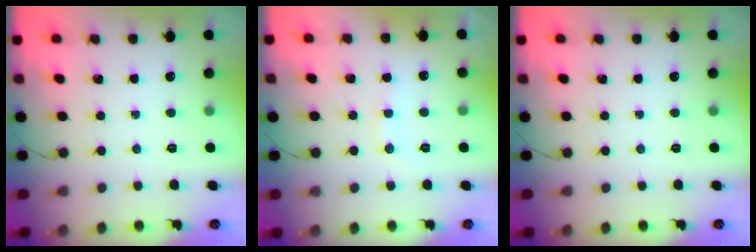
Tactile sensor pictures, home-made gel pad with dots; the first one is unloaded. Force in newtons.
{"total": 7.5, "press": 7.4, "slide": 1.5}
{"total": 0.0}